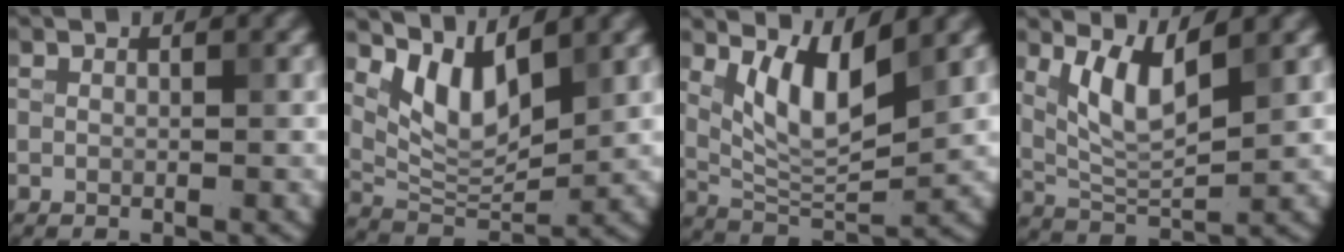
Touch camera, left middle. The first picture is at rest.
{"total": 5.7, "force": [3.4, 2.2, 4.0], "torque": [-0.086, -0.014, 0.066]}
{"total": 5.6, "force": [2.5, 1.9, 4.7], "torque": [-0.093, -0.015, 0.053]}
{"total": 4.6, "force": [2.1, 1.3, 3.9], "torque": [-0.086, -0.010, 0.047]}